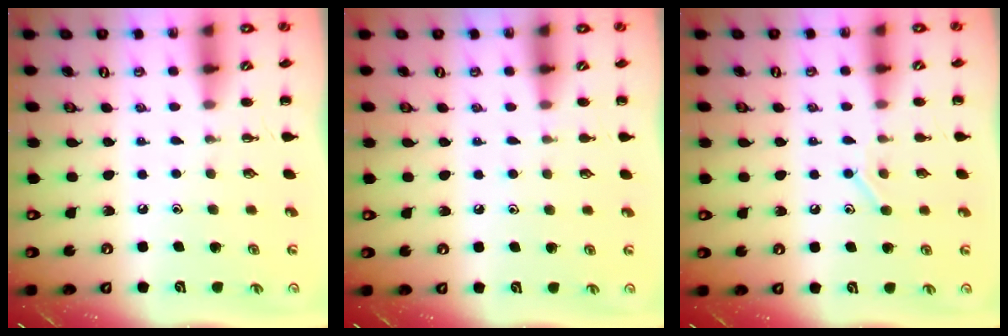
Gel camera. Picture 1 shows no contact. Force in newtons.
{"total": 4.5, "press": 4.3, "slide": 1.5}
{"total": 8.0, "press": 7.8, "slide": 1.7}